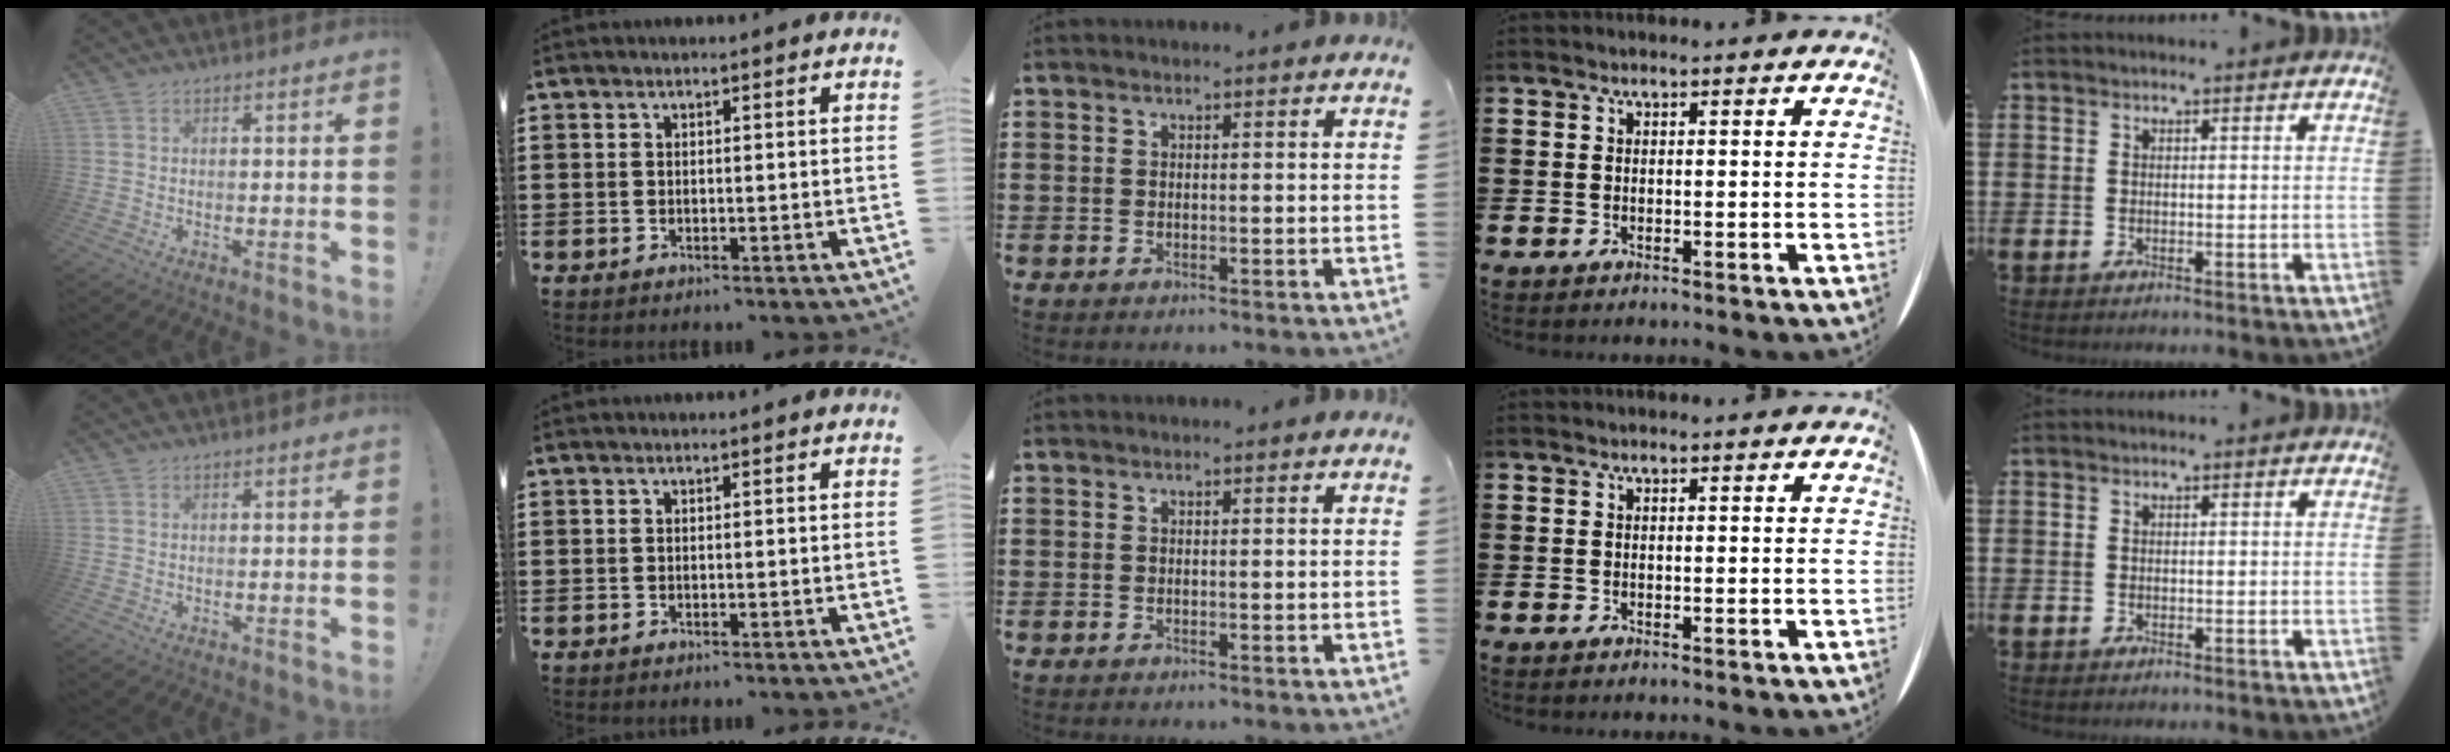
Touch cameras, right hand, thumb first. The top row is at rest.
{}